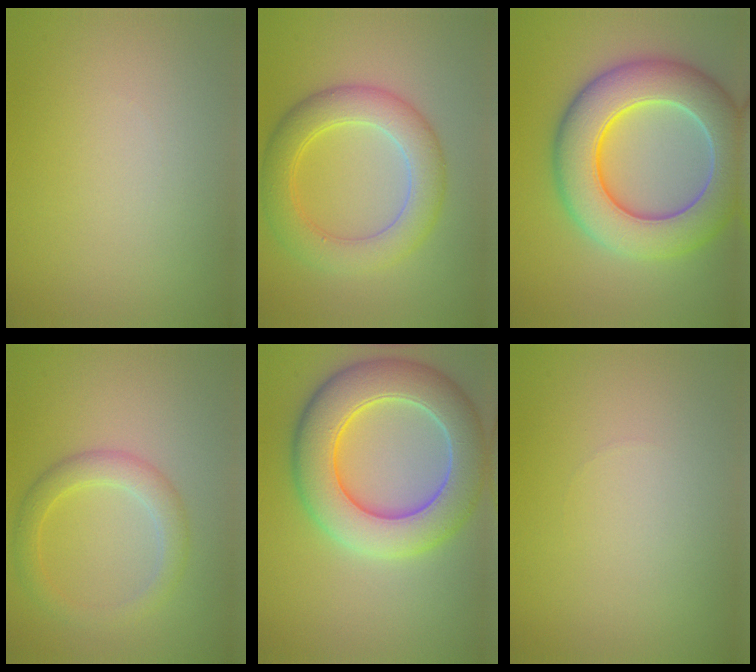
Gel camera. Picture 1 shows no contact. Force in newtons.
{"total": 5.4, "press": 5.4, "slide": 0.1}
{"total": 10.3, "press": 10.3, "slide": 0.4}
{"total": 2.8, "press": 2.8, "slide": 0.2}
{"total": 9.3, "press": 9.2, "slide": 0.7}
{"total": 0.0}